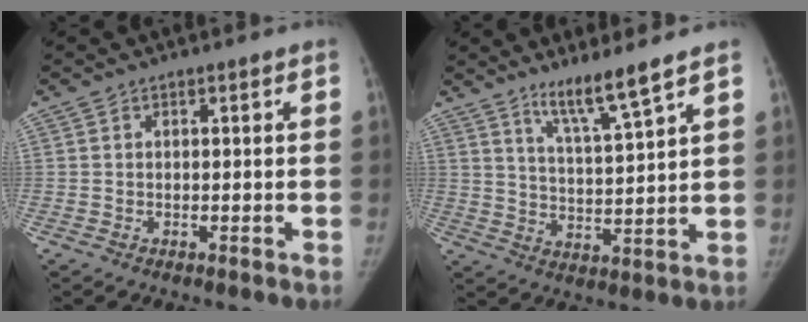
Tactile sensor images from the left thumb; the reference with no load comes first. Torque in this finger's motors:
{"motor_torque": [0.04, -0.42, 0.67, -0.28, 0.01]}